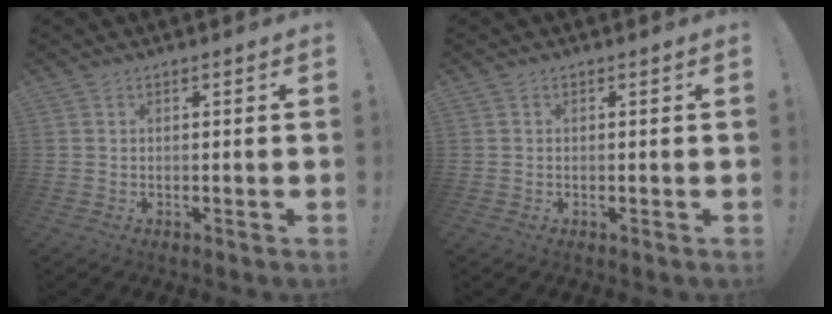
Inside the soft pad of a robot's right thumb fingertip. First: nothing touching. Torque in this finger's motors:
{"motor_torque": [-0.21, 0.29, -0.20, 0.11, 0.05]}